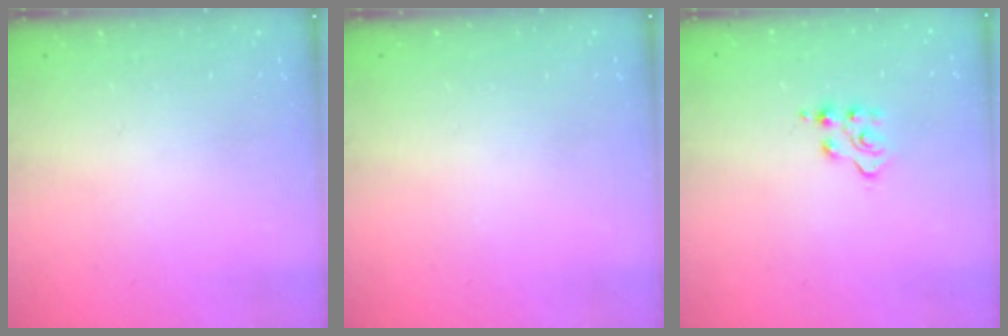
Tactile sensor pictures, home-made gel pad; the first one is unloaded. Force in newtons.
{"total": 0.0}
{"total": 3.8, "press": 3.8, "slide": 0.5}